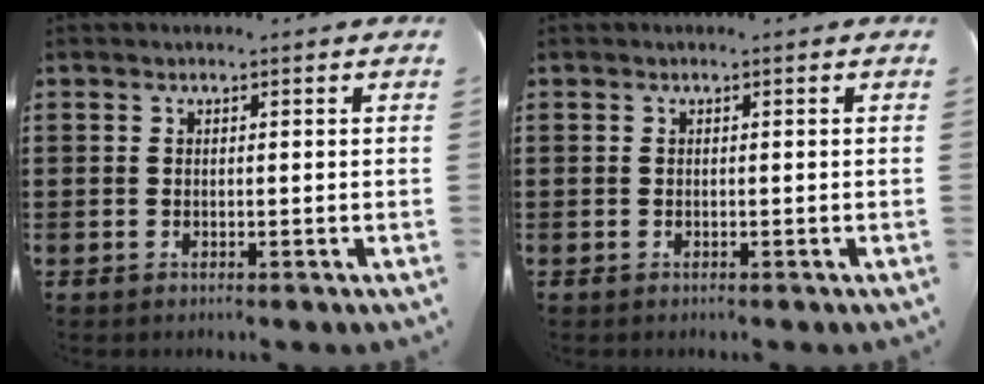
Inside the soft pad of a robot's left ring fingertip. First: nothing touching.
{"total": 0.0}